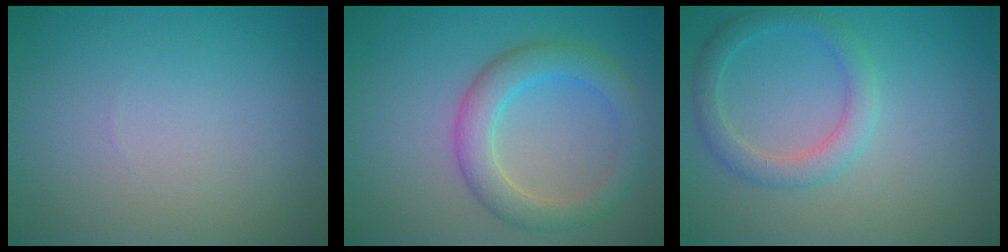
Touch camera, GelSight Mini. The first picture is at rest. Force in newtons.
{"total": 4.4, "press": 4.4, "slide": 0.3}
{"total": 2.8, "press": 2.8, "slide": 0.1}